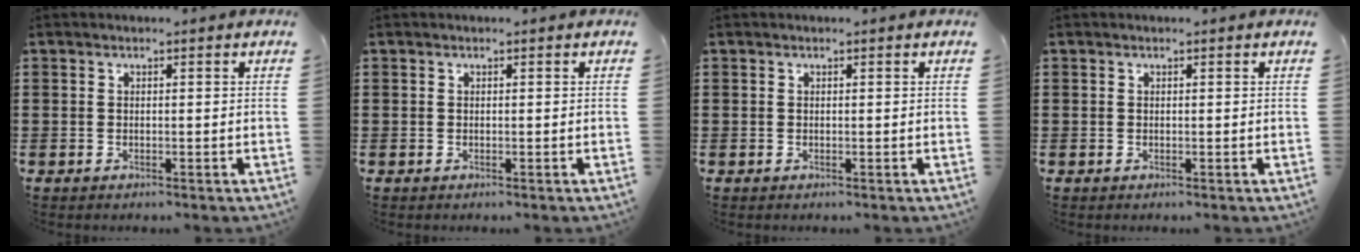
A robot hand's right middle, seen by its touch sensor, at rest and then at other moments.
{"total": 0.0}
{"total": 0.0}
{"total": 0.0}